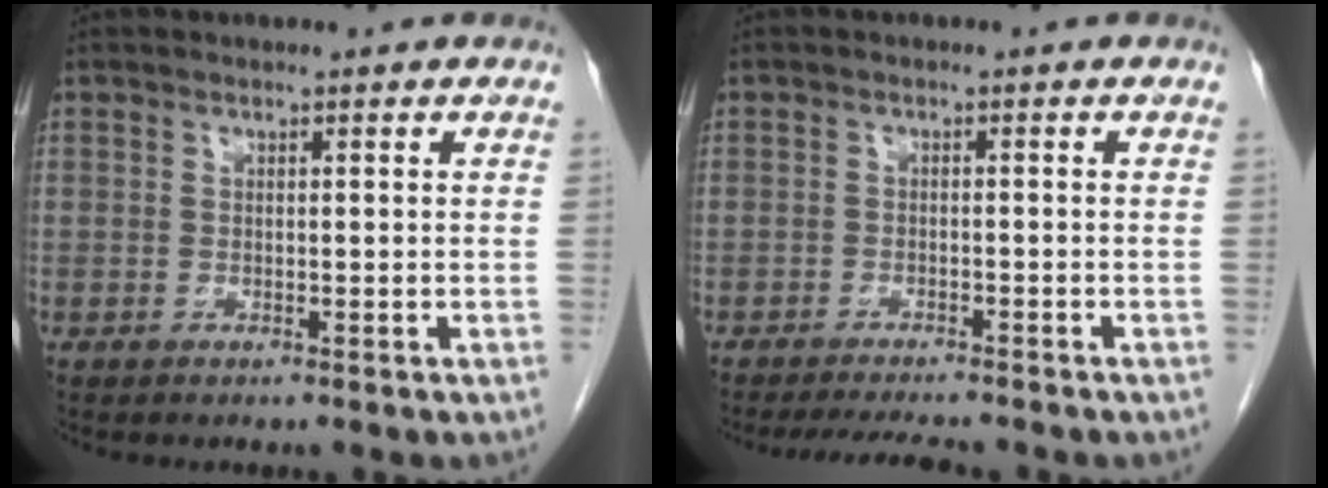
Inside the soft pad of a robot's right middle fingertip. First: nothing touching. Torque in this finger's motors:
{"motor_torque": [0.02, -0.02, 0.02, 0.02]}